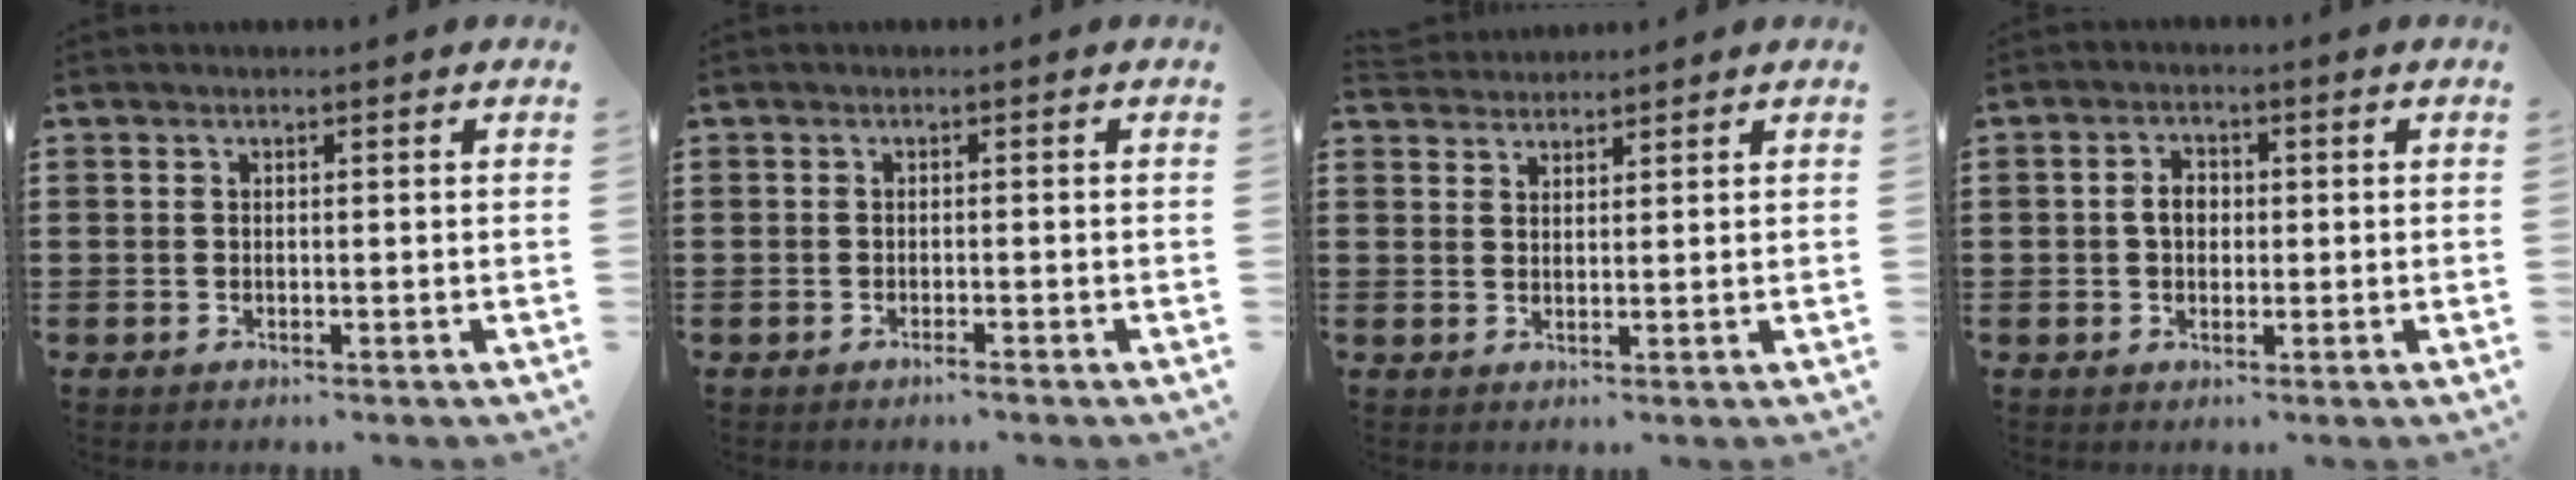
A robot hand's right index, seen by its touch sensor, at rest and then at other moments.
{"total": 0.9, "force": [-0.7, -0.1, 0.5], "torque": [-0.009, -0.004, -0.013]}
{"total": 2.3, "force": [2.2, 0.2, -0.5], "torque": [0.004, 0.000, 0.044]}
{"total": 2.8, "force": [0.0, 1.9, 2.1], "torque": [-0.044, 0.008, -0.001]}